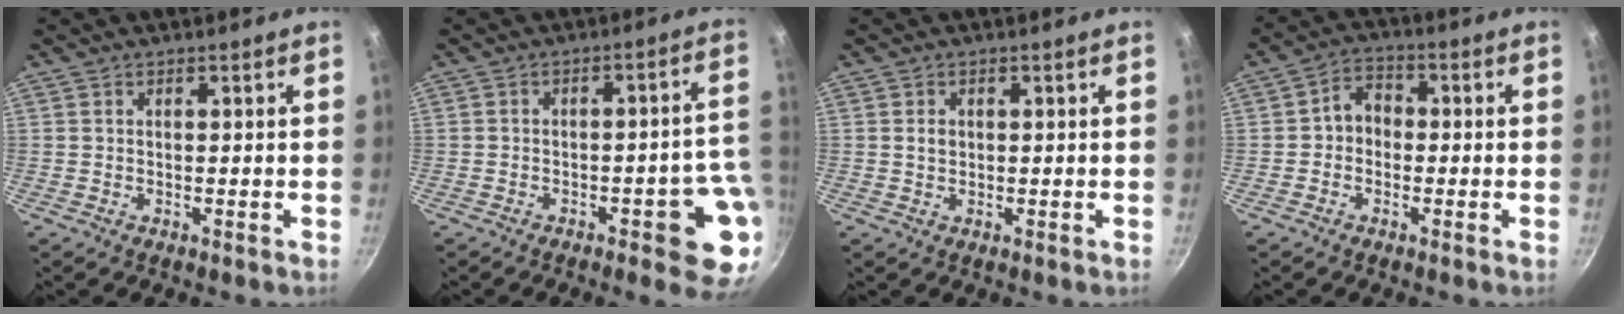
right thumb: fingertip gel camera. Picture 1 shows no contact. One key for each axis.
{"total": 11.3, "fx": -3.7, "fy": 3.5, "fz": 10.0, "tx": -0.075, "ty": 0.032, "tz": -0.042}
{"total": 1.5, "fx": 0.2, "fy": 1.2, "fz": 0.9, "tx": -0.012, "ty": 0.001, "tz": 0.003}
{"total": 4.8, "fx": -0.6, "fy": 3.9, "fz": 2.7, "tx": -0.020, "ty": 0.017, "tz": -0.023}